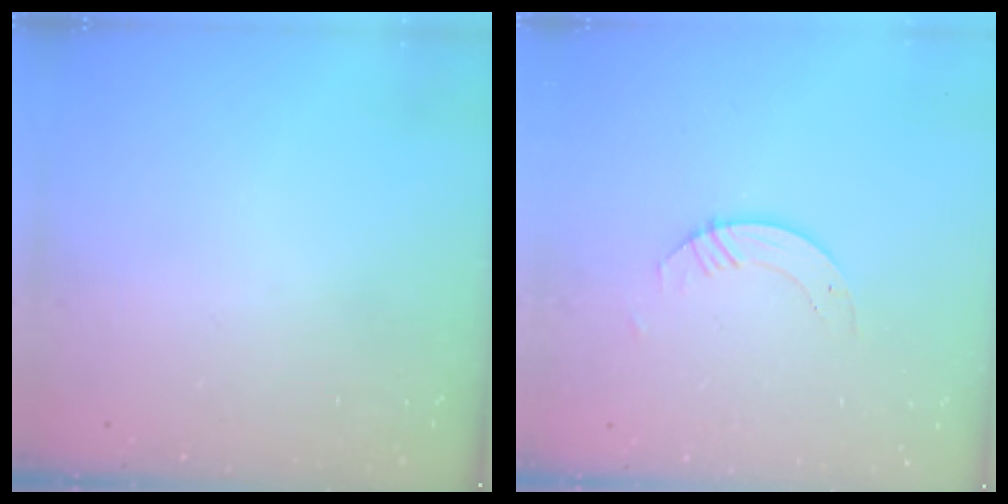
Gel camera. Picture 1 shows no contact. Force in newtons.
{"total": 3.5, "press": 3.5, "slide": 0.4}